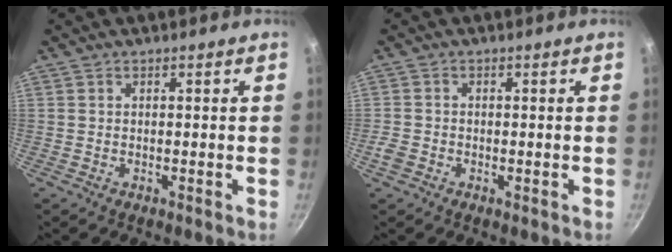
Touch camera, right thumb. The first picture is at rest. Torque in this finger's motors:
{"motor_torque": [0.20, 0.04, 0.67, 0.06, 0.02]}